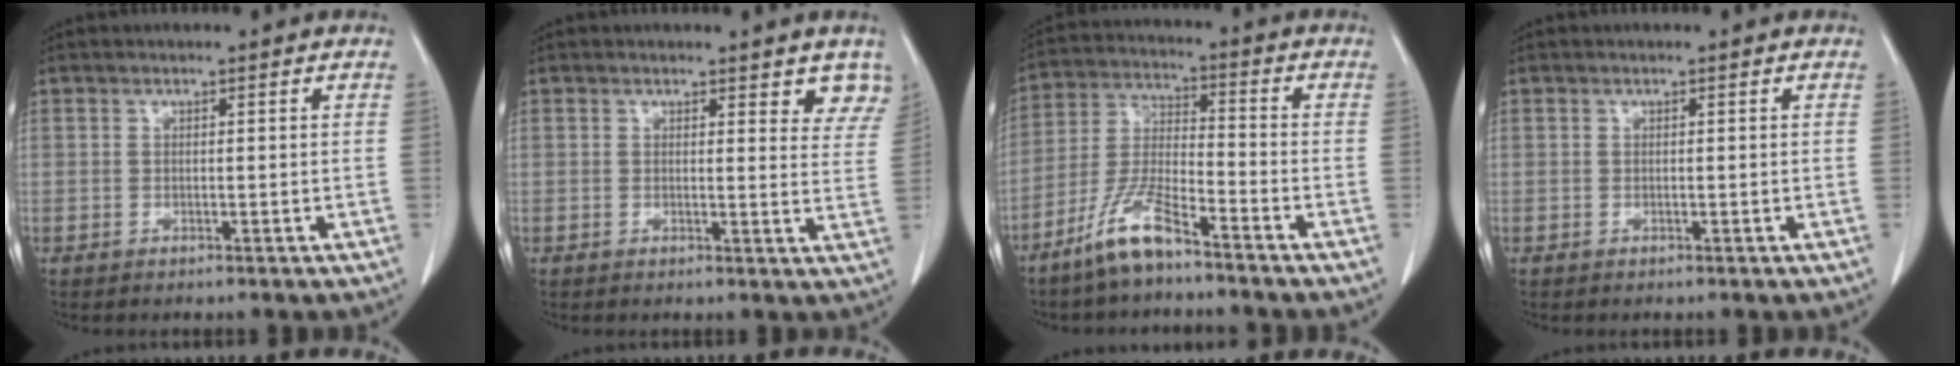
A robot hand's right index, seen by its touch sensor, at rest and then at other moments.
{"total": 5.8, "force": [4.9, 1.8, 2.4], "torque": [-0.008, -0.020, 0.038]}
{"total": 9.0, "force": [-6.6, 1.3, 6.0], "torque": [-0.135, -0.015, -0.136]}
{"total": 0.0}